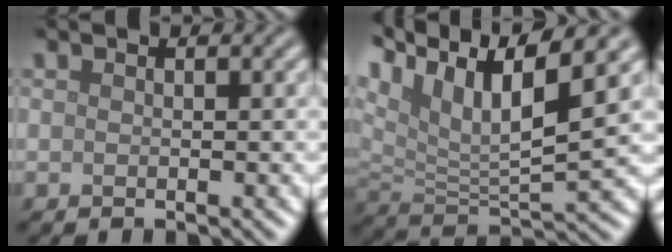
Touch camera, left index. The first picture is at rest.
{"total": 11.1, "force": [6.9, 3.8, 7.9], "torque": [-0.166, 0.015, 0.126]}